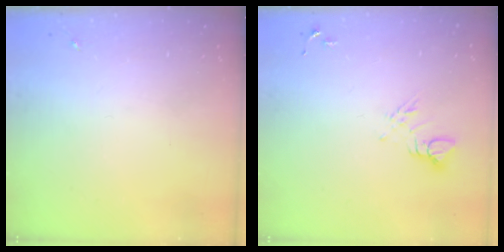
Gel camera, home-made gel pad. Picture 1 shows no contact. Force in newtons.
{"total": 6.6, "press": 6.6, "slide": 0.5}